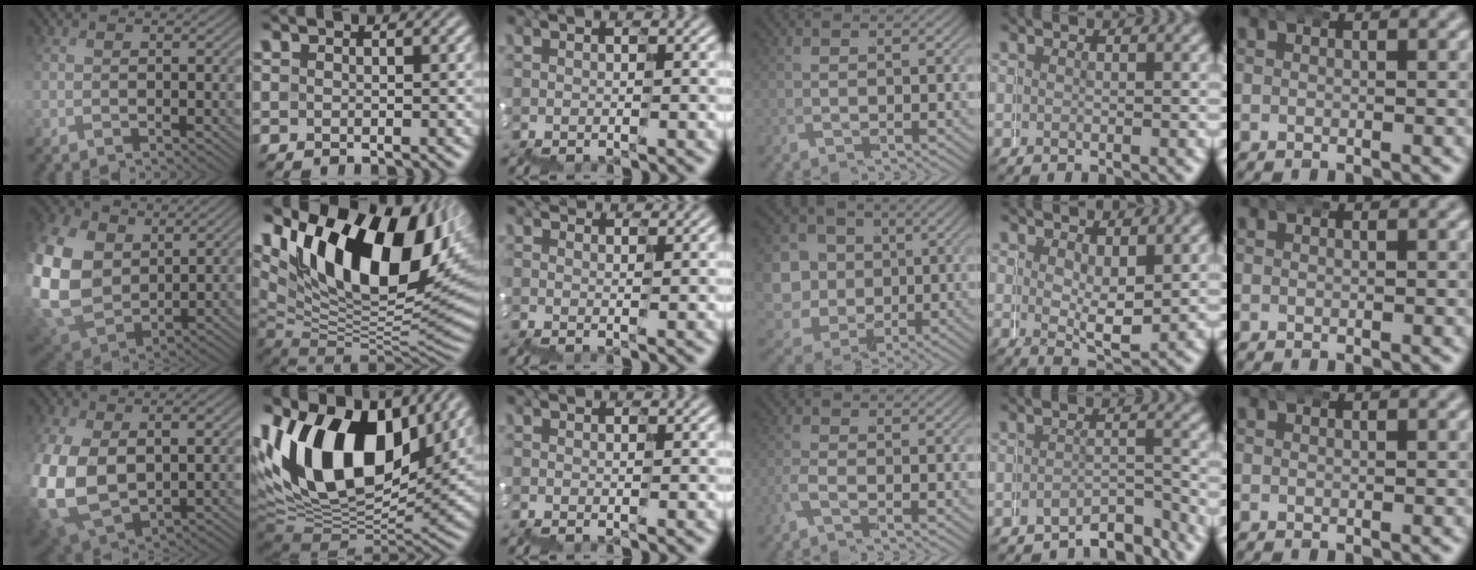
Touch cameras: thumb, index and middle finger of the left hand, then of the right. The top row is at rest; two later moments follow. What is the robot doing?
{"motion": "wrap", "object": "belt"}